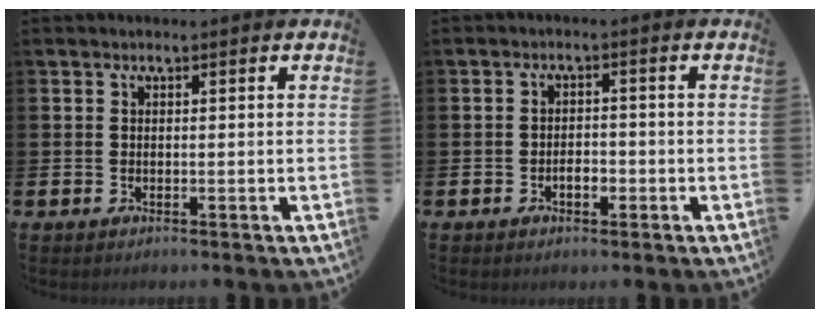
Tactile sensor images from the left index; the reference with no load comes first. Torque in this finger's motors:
{"motor_torque": [0.04, 0.11, 0.00, 0.01]}